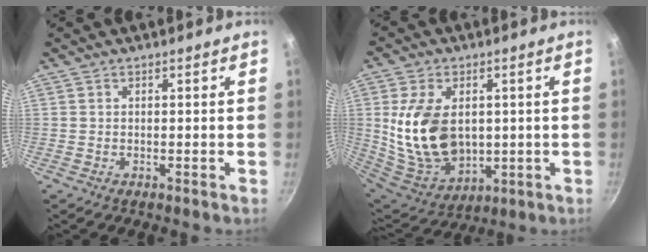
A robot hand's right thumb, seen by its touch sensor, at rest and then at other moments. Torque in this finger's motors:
{"motor_torque": [-0.53, 1.04, 1.33, -0.12, 0.16]}